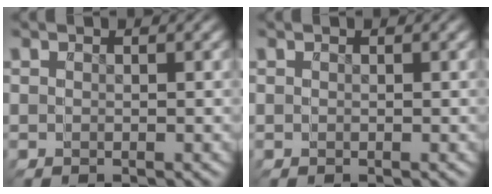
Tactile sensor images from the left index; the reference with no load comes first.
{"total": 0.0}